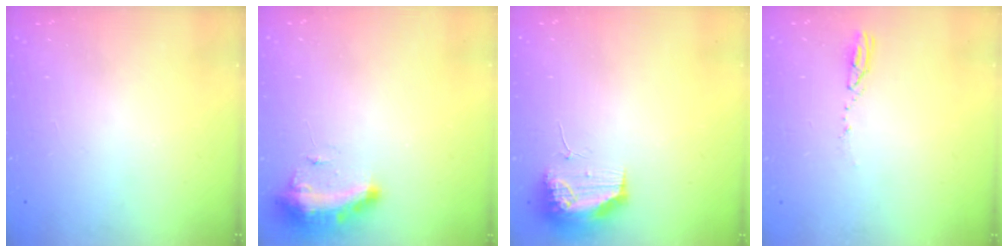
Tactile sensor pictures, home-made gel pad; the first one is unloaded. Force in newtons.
{"total": 9.8, "press": 9.8, "slide": 0.5}
{"total": 10.6, "press": 10.5, "slide": 1.3}
{"total": 4.1, "press": 4.1, "slide": 0.4}